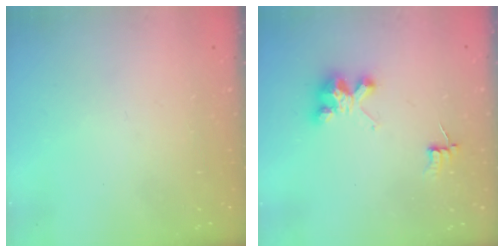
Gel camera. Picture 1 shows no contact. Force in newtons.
{"total": 4.6, "press": 4.6, "slide": 0.3}